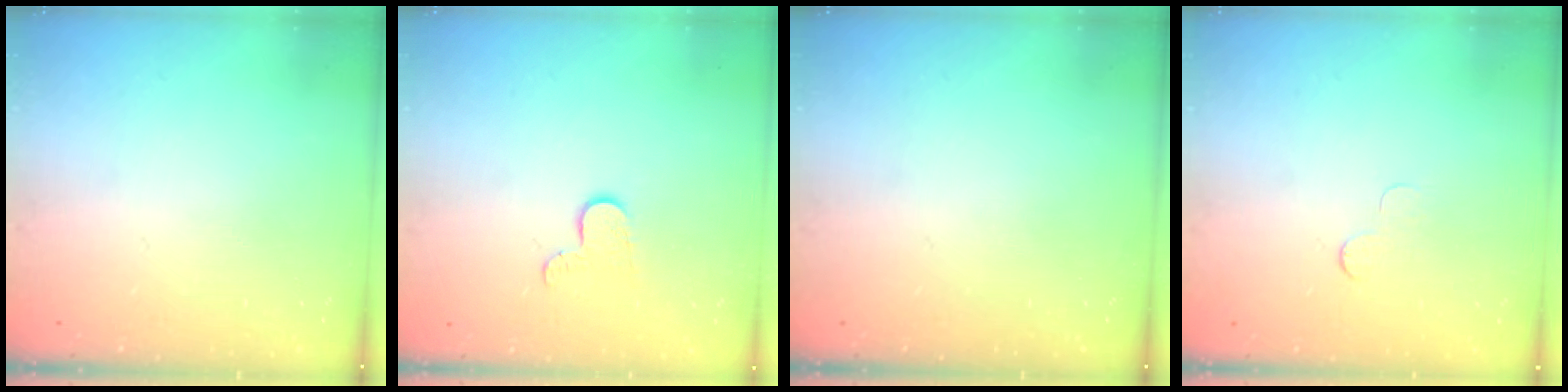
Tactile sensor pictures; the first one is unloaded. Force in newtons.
{"total": 6.9, "press": 6.9, "slide": 0.7}
{"total": 0.0}
{"total": 3.0, "press": 2.9, "slide": 0.3}